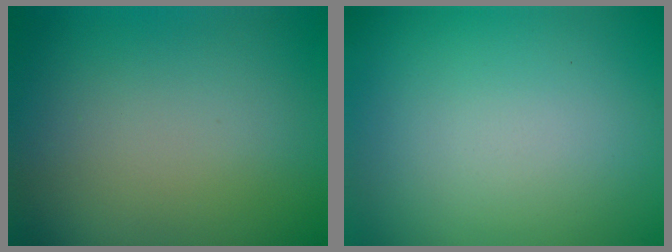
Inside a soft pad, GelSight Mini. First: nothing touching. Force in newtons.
{"total": 0.0}